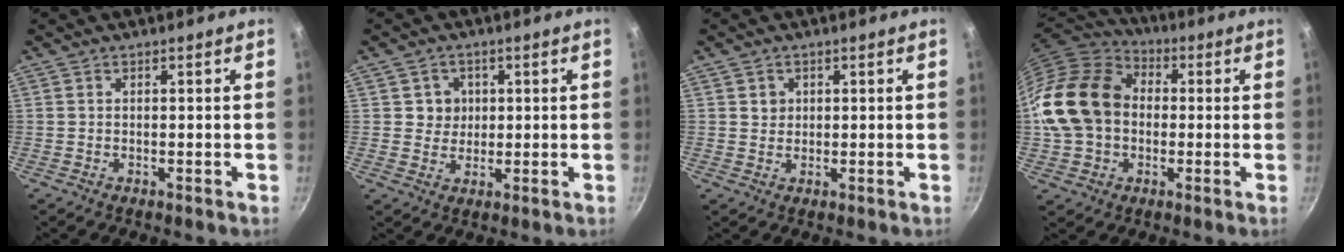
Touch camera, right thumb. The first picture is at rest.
{"total": 4.0, "force": [0.9, 3.8, 0.8], "torque": [0.015, 0.000, 0.012]}
{"total": 1.9, "force": [0.6, 1.8, 0.4], "torque": [0.002, 0.002, 0.008]}
{"total": 18.6, "force": [0.6, 14.4, 11.9], "torque": [-0.212, 0.034, 0.004]}